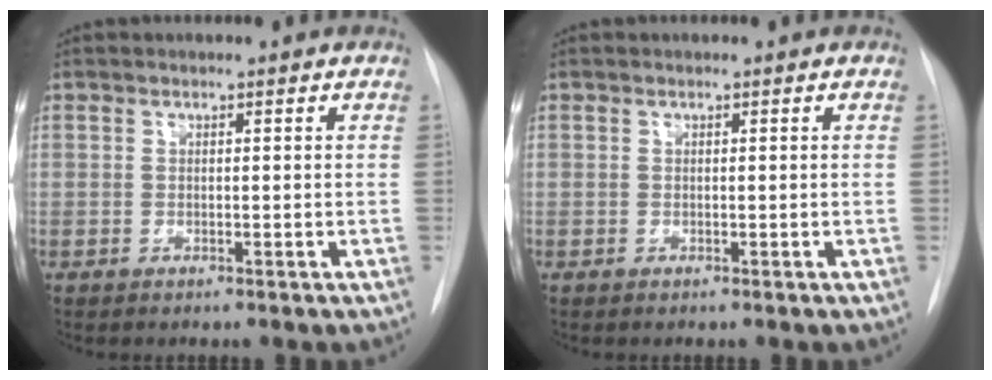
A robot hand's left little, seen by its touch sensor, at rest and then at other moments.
{"total": 0.0}